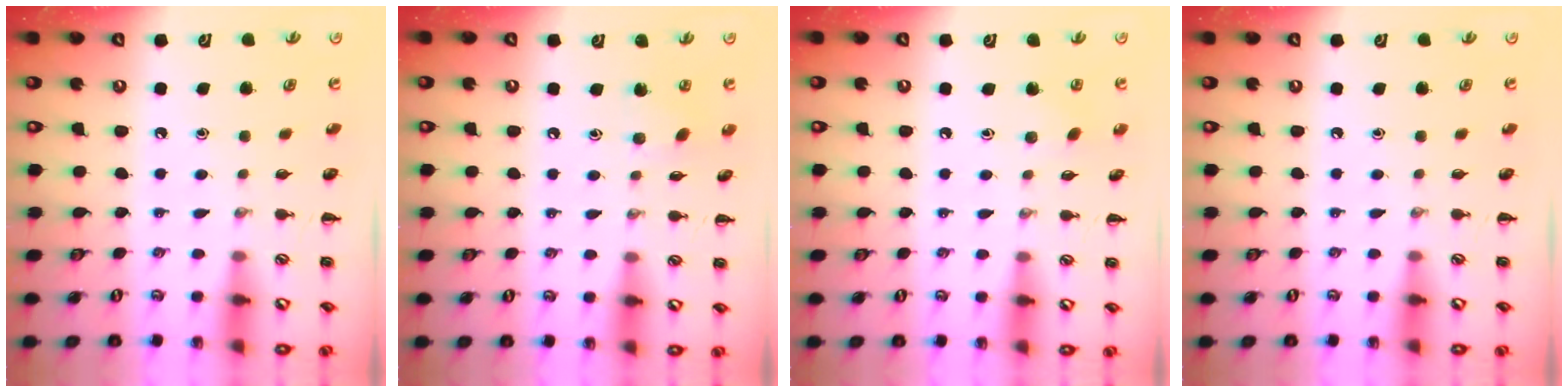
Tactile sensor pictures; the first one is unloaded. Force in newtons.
{"total": 6.1, "press": 5.9, "slide": 1.3}
{"total": 6.2, "press": 6.1, "slide": 1.3}
{"total": 0.0}